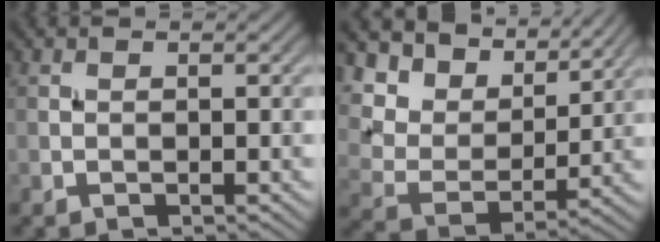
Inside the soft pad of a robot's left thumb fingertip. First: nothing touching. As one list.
[{"total": 11.0, "force": [7.7, 5.9, 5.2], "torque": [-0.148, 0.004, 0.127]}]